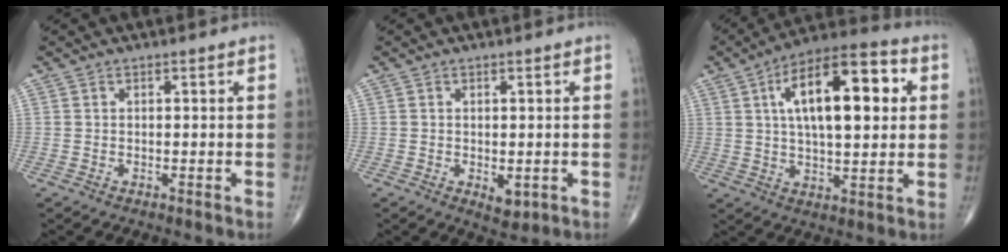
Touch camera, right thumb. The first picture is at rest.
{"total": 2.8, "force": [-0.6, 1.6, 2.2], "torque": [-0.025, -0.007, 0.000]}
{"total": 19.4, "force": [4.6, 8.2, 17.0], "torque": [-0.249, 0.014, 0.065]}